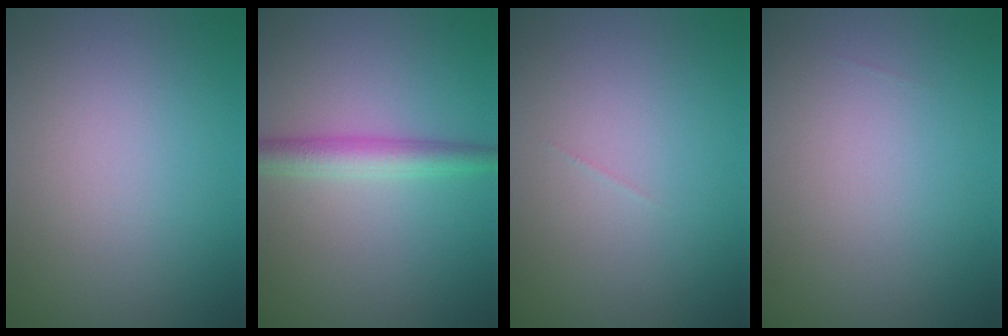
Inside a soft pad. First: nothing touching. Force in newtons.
{"total": 3.0, "press": 3.0, "slide": 0.1}
{"total": 0.0}
{"total": 0.0}